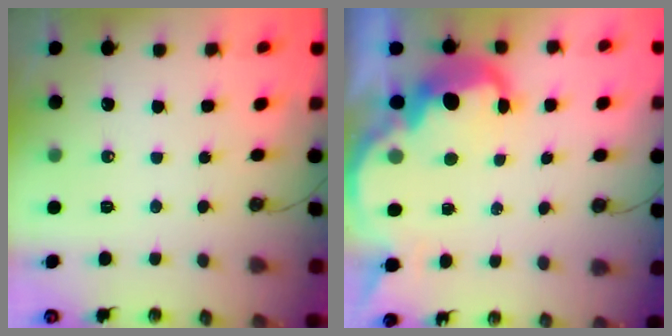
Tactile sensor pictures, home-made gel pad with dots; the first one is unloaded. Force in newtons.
{"total": 8.8, "press": 8.8, "slide": 0.5}